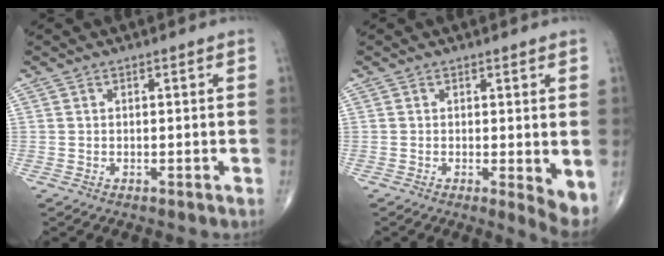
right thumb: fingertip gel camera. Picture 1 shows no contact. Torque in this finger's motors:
{"motor_torque": [-0.18, 0.42, -0.06, -0.12, -0.01]}